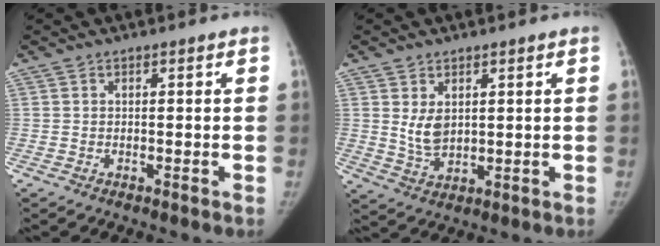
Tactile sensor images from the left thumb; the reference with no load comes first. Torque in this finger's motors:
{"motor_torque": [0.33, 0.42, 0.29, -0.55, 0.01]}